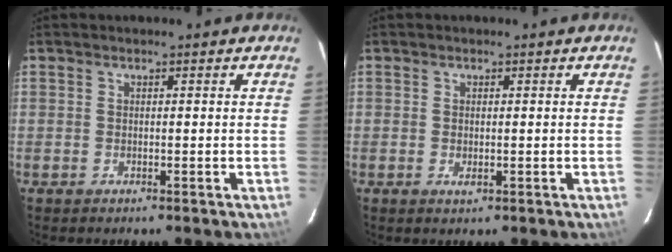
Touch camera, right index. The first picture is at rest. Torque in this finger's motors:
{"motor_torque": [0.00, -0.06, 0.13, 0.01]}